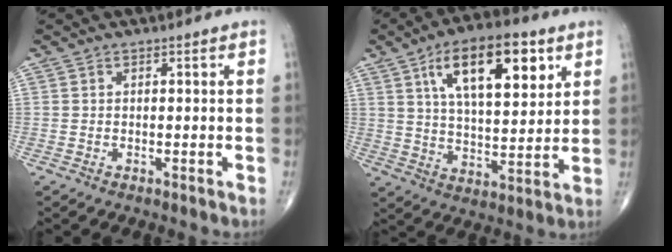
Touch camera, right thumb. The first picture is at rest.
{"total": 17.7, "force": [7.6, 7.6, 14.1], "torque": [-0.195, -0.024, 0.127]}